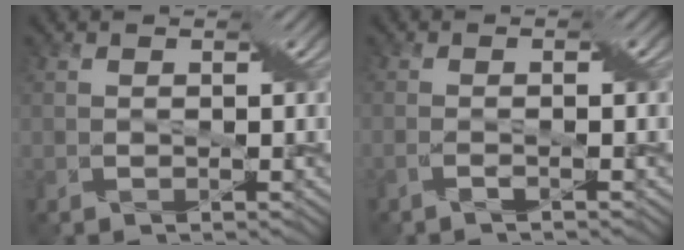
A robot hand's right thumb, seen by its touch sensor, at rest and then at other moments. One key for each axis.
{"total": 2.0, "fx": -0.7, "fy": 0.1, "fz": 1.9, "tx": -0.031, "ty": 0.007, "tz": -0.025}